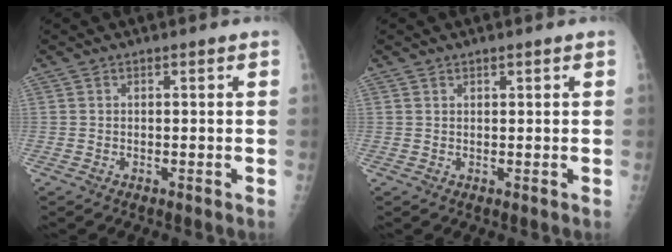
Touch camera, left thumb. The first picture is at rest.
{"total": 0.6, "force": [0.4, 0.3, 0.2], "torque": [0.002, -0.002, 0.007]}